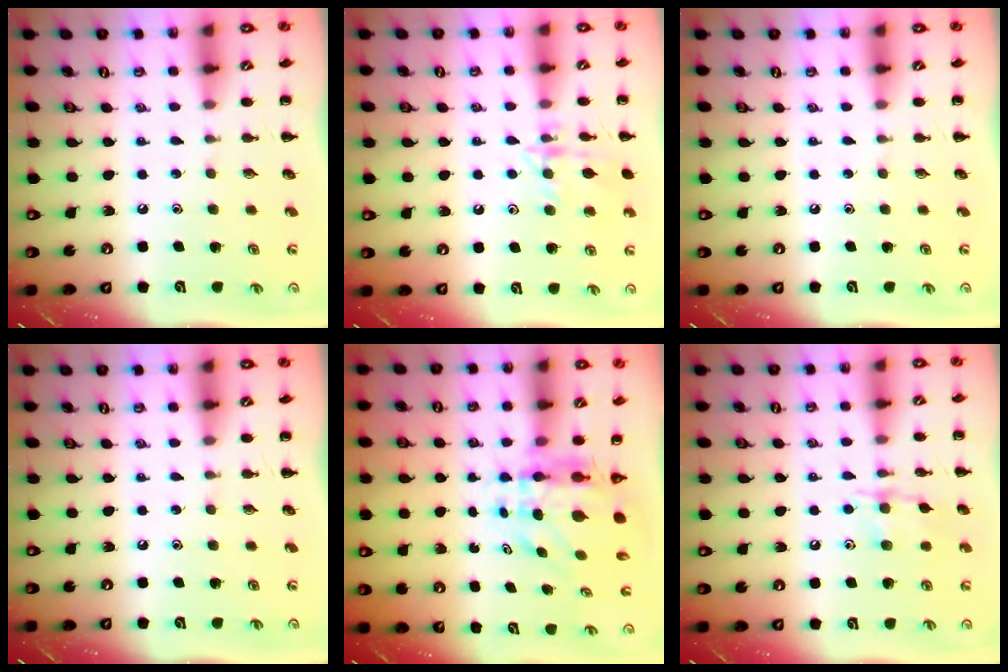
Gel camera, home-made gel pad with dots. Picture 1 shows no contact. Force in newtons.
{"total": 12.2, "press": 12.2, "slide": 0.6}
{"total": 0.0}
{"total": 0.0}
{"total": 6.2, "press": 6.0, "slide": 1.7}
{"total": 9.7, "press": 9.7, "slide": 0.5}